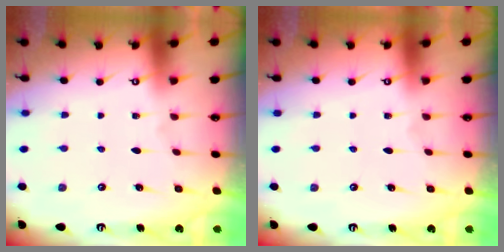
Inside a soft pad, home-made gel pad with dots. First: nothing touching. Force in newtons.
{"total": 0.0}